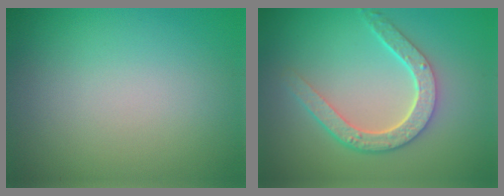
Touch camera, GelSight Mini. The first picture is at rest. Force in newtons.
{"total": 4.5, "press": 3.6, "slide": 2.7}